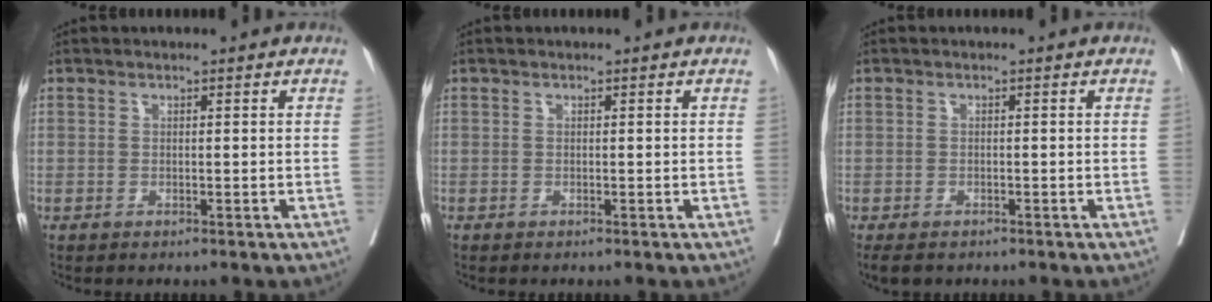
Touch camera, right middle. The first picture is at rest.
{"total": 0.0}
{"total": 3.3, "force": [-2.6, 1.4, 1.4], "torque": [-0.023, -0.008, -0.036]}